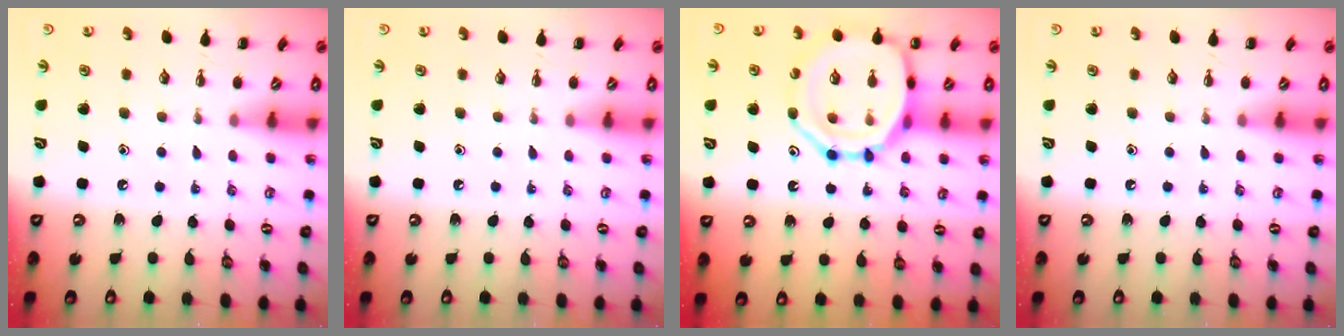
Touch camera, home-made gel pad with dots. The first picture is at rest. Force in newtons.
{"total": 0.0}
{"total": 18.9, "press": 18.8, "slide": 2.1}
{"total": 0.0}